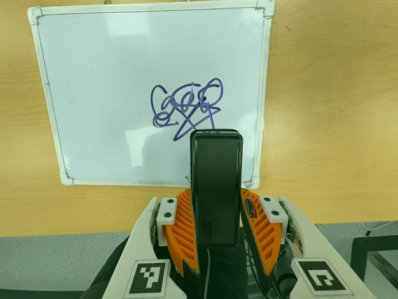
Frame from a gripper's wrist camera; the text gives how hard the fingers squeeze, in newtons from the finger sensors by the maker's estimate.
{"total": 4.0, "left": 2.6, "right": 5.4}